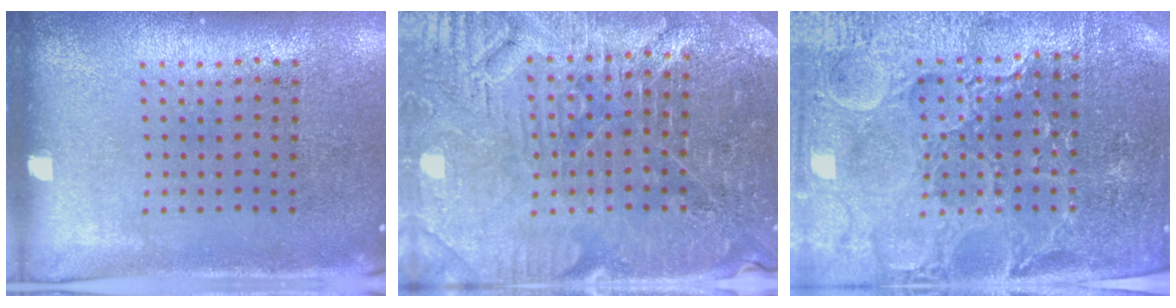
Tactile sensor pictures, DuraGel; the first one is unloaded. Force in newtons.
{"total": 4.4, "press": 4.2, "slide": 1.3}
{"total": 4.2, "press": 4.1, "slide": 1.1}